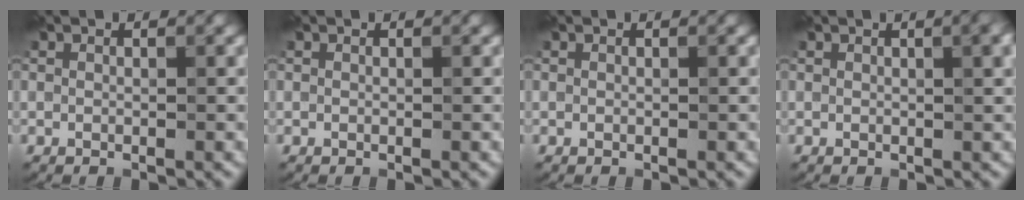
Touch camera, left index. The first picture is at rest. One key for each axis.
{"total": 0.0}
{"total": 0.0}
{"total": 3.2, "fx": 1.0, "fy": 1.1, "fz": 2.8, "tx": -0.021, "ty": 0.010, "tz": 0.012}